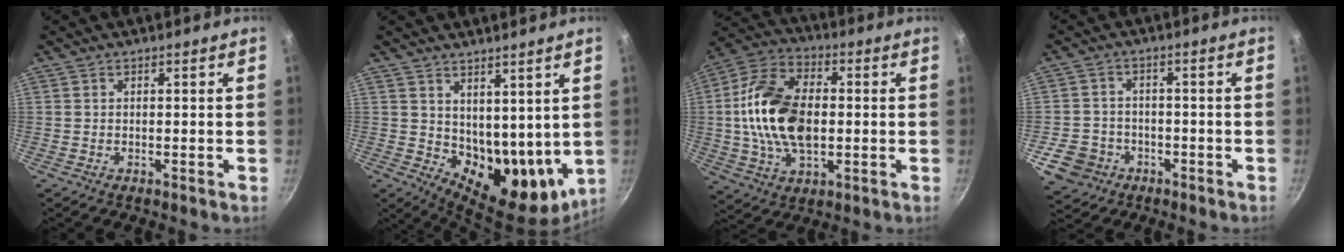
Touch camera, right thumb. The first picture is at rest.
{"total": 13.4, "force": [4.2, 8.1, 9.8], "torque": [-0.107, -0.048, 0.089]}
{"total": 18.6, "force": [0.1, 11.5, 14.7], "torque": [-0.260, 0.020, -0.010]}
{"total": 8.0, "force": [-3.5, 6.6, 2.8], "torque": [-0.040, 0.027, -0.053]}